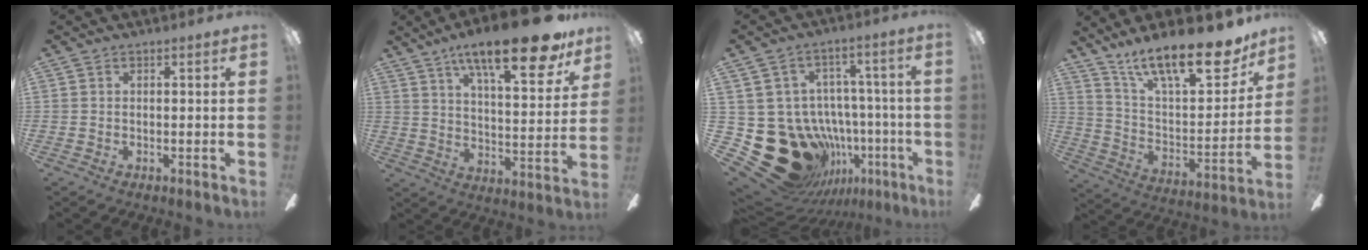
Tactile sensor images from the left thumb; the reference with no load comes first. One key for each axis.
{"total": 21.7, "fx": 14.7, "fy": 6.2, "fz": 14.6, "tx": -0.221, "ty": -0.087, "tz": 0.234}
{"total": 22.3, "fx": -7.7, "fy": 17.7, "fz": 11.2, "tx": -0.212, "ty": 0.027, "tz": -0.072}
{"total": 22.4, "fx": 16.5, "fy": 7.3, "fz": 13.3, "tx": -0.204, "ty": -0.105, "tz": 0.276}